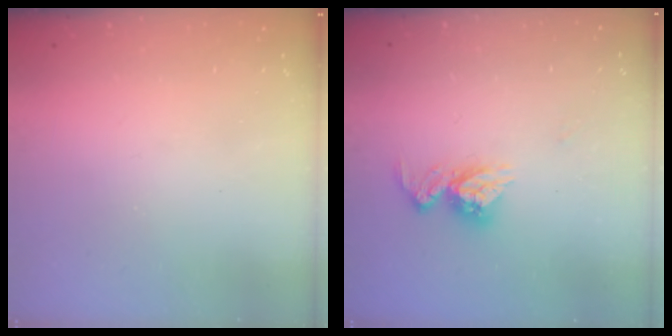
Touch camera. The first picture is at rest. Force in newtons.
{"total": 10.0, "press": 10.0, "slide": 0.8}